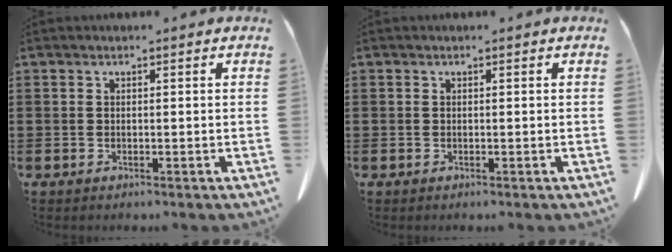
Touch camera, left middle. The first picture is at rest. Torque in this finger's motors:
{"motor_torque": [-0.09, 0.06, -0.03, 0.00]}